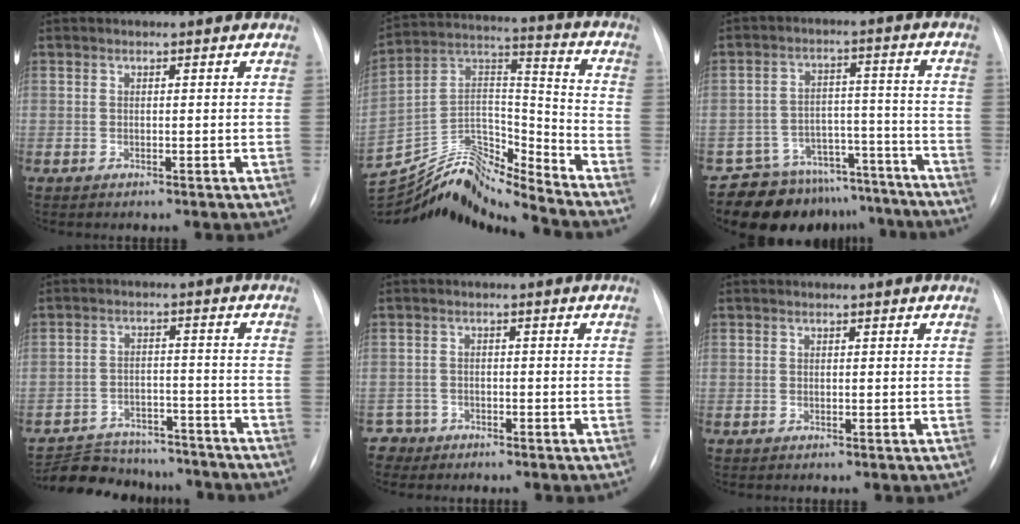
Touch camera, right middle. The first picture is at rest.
{"total": 17.6, "force": [-17.2, 1.3, 3.8], "torque": [-0.066, 0.074, -0.299]}
{"total": 13.7, "force": [-11.8, 6.8, 1.6], "torque": [-0.004, 0.046, -0.159]}
{"total": 14.3, "force": [-13.0, 5.0, 3.2], "torque": [-0.057, 0.018, -0.179]}
{"total": 2.8, "force": [-2.0, 1.6, -1.0], "torque": [0.020, 0.007, -0.040]}
{"total": 0.0}